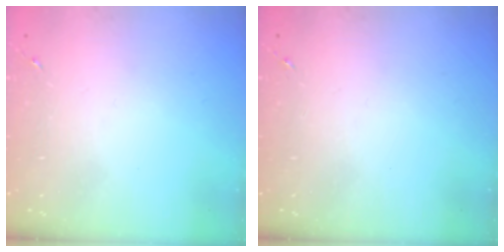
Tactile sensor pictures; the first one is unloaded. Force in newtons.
{"total": 0.0}